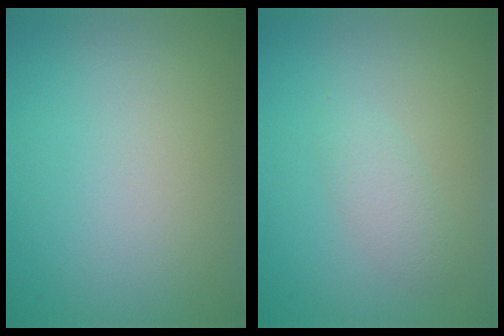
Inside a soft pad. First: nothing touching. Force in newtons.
{"total": 1.7, "press": 1.7, "slide": 0.0}